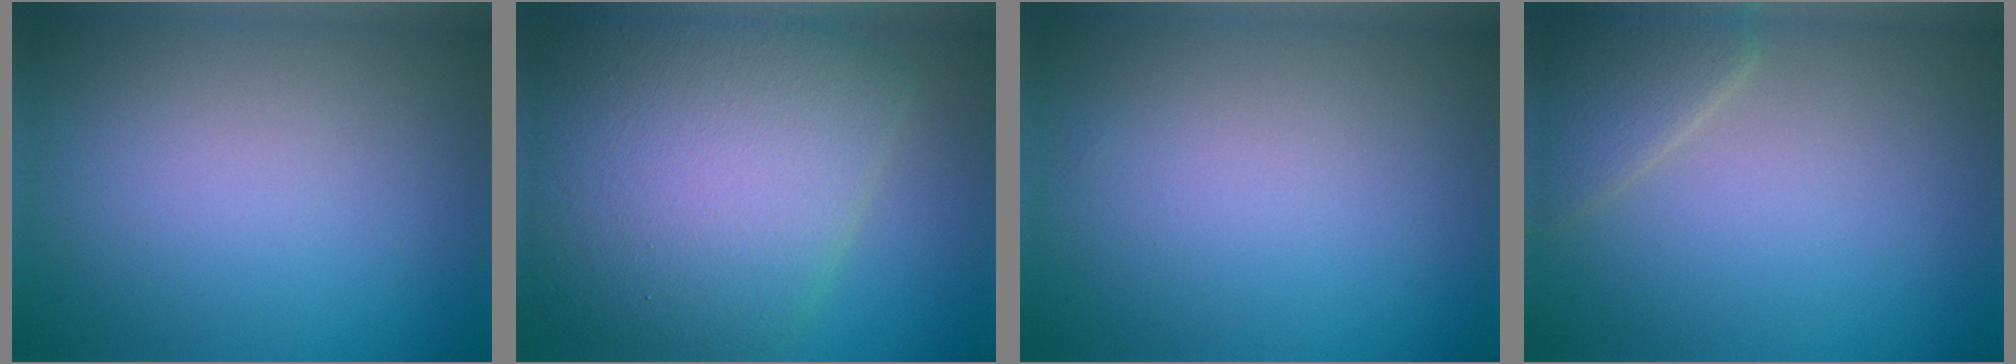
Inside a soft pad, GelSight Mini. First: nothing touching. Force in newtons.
{"total": 12.1, "press": 12.1, "slide": 0.2}
{"total": 0.0}
{"total": 2.7, "press": 2.6, "slide": 0.2}